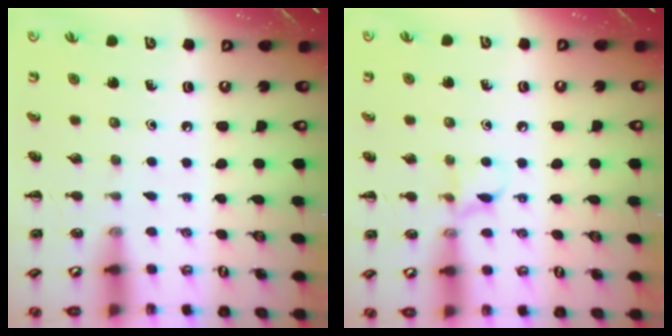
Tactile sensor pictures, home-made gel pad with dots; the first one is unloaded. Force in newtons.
{"total": 6.2, "press": 6.0, "slide": 1.4}